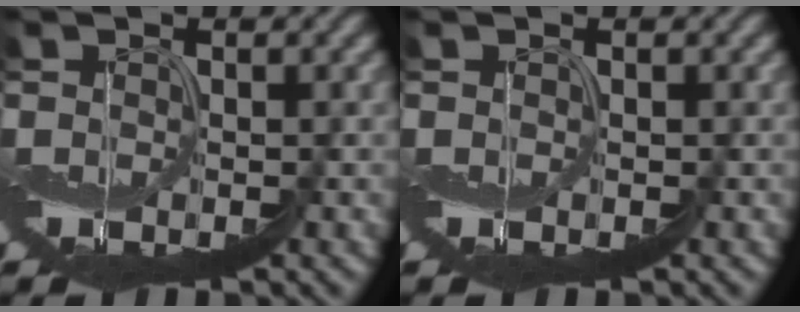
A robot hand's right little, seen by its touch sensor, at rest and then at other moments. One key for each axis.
{"total": 0.0}